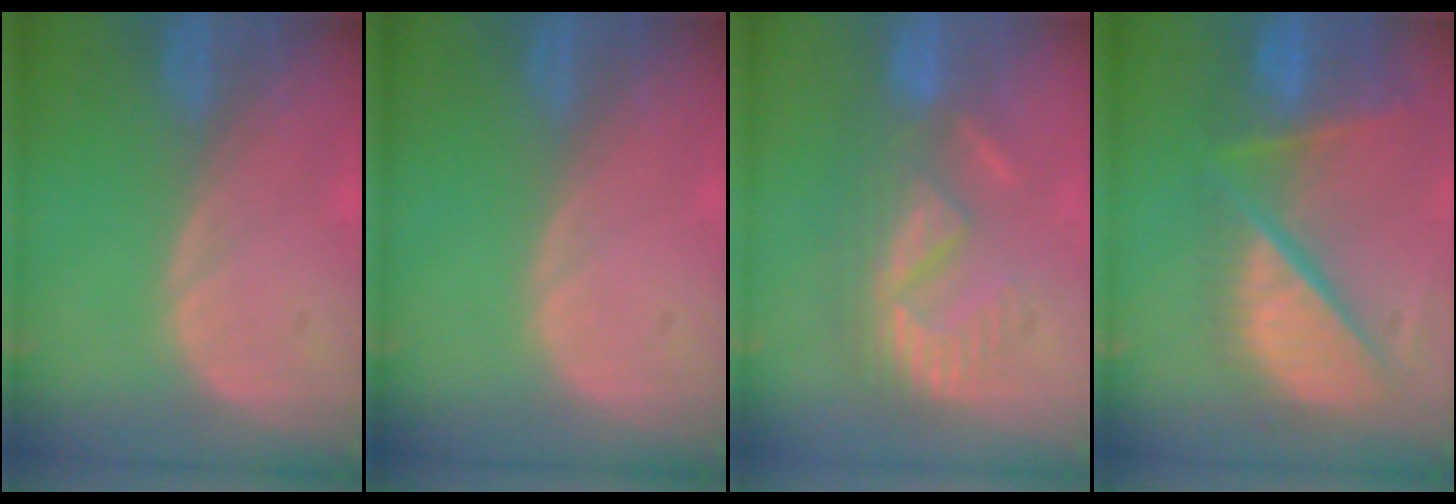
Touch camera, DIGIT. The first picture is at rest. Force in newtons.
{"total": 0.0}
{"total": 9.1, "press": 8.0, "slide": 4.3}
{"total": 12.0, "press": 10.0, "slide": 6.6}